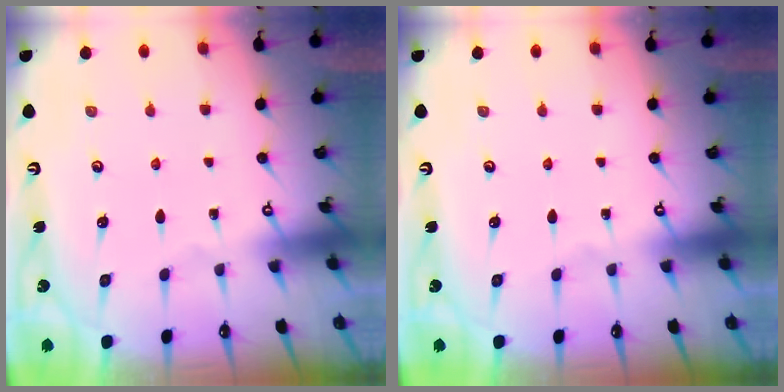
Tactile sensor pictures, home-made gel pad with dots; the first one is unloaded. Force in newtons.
{"total": 0.0}